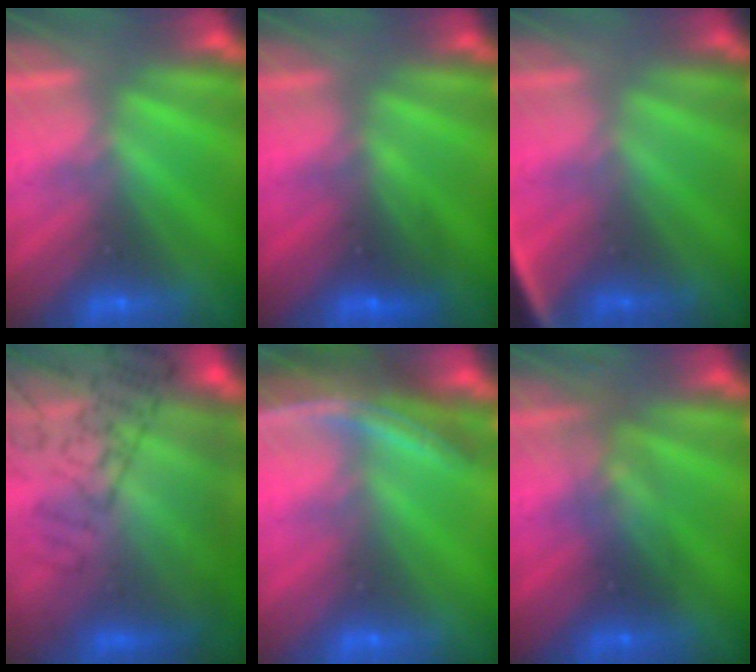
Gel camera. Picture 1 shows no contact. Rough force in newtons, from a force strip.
{"total": 2.8}
{"total": 2.7}
{"total": 7.5}
{"total": 4.0}
{"total": 2.9}